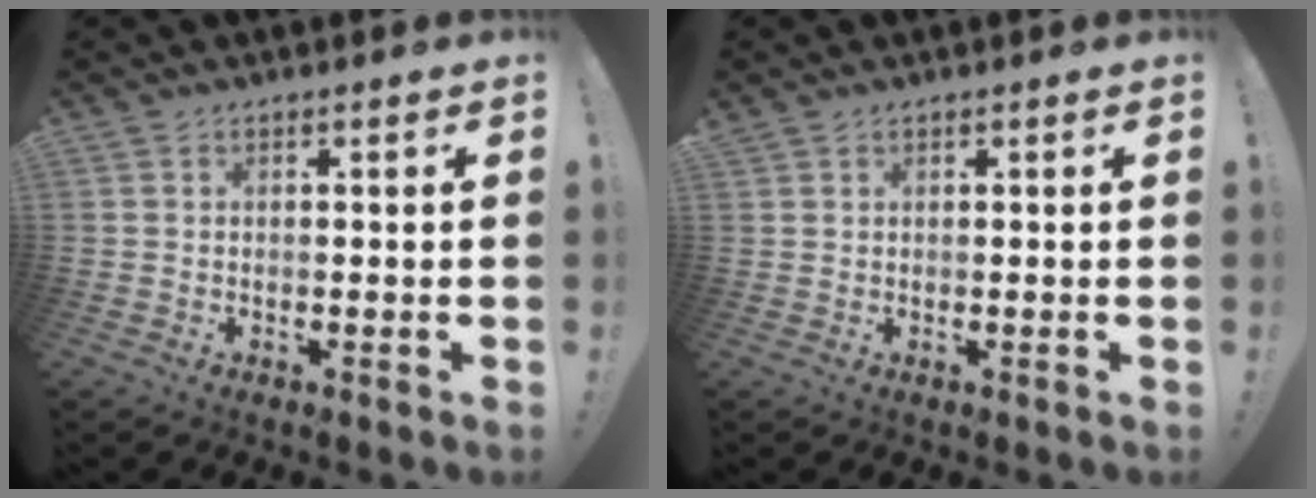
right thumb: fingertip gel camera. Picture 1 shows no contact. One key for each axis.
{"total": 0.8, "fx": 0.6, "fy": 0.5, "fz": 0.1, "tx": 0.001, "ty": -0.001, "tz": 0.012}